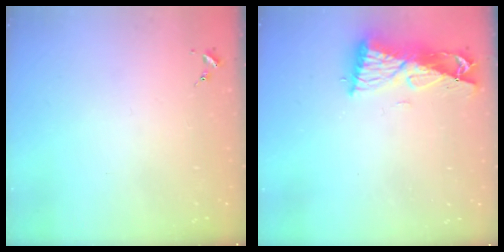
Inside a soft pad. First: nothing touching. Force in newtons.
{"total": 10.1, "press": 10.0, "slide": 1.4}